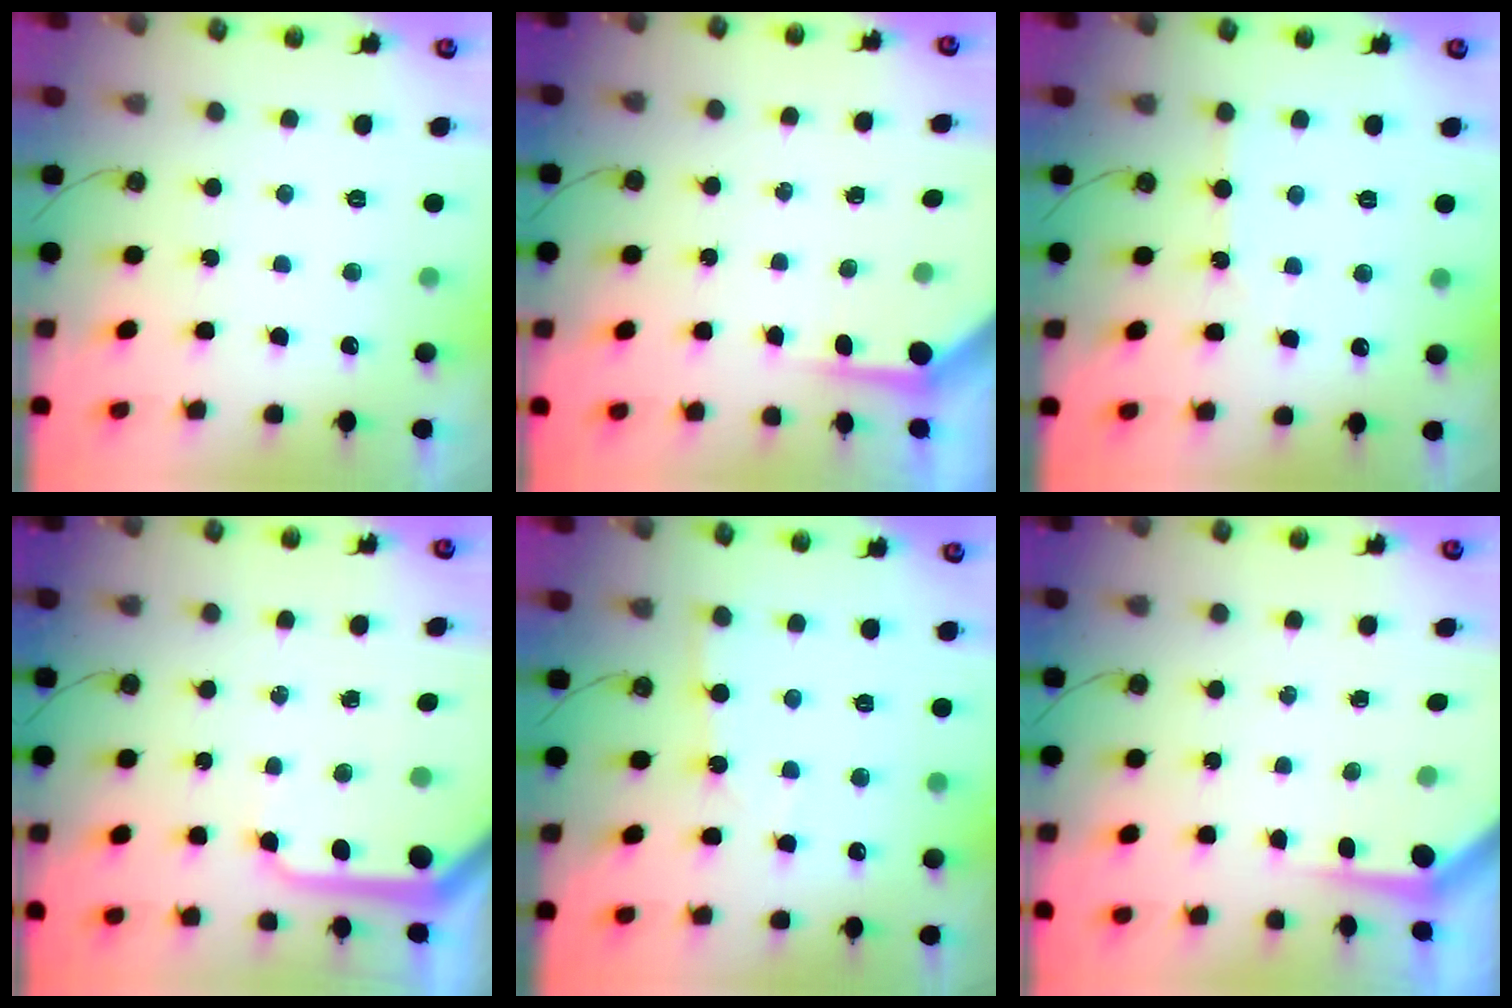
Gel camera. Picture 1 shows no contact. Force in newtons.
{"total": 3.8, "press": 3.7, "slide": 0.4}
{"total": 4.7, "press": 4.6, "slide": 0.6}
{"total": 9.6, "press": 9.5, "slide": 1.1}
{"total": 3.1, "press": 3.1, "slide": 0.5}
{"total": 3.6, "press": 3.6, "slide": 0.4}